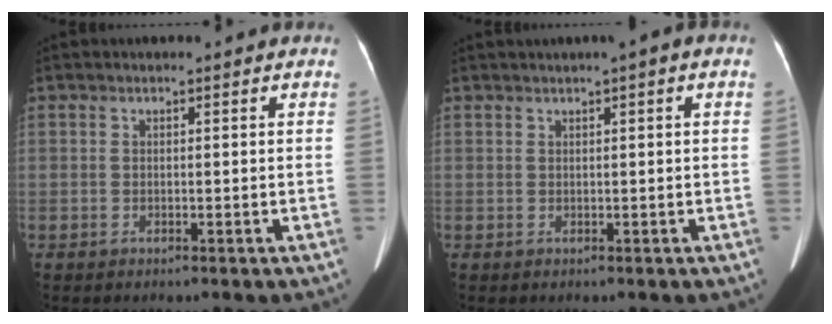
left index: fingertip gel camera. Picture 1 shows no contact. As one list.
[{"total": 2.2, "force": [0.9, 0.0, 2.0], "torque": [-0.036, 0.010, 0.014]}]